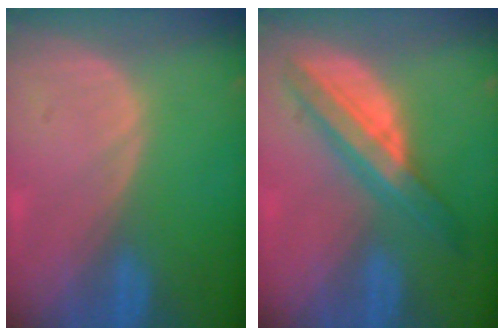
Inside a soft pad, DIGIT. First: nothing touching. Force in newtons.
{"total": 7.5, "press": 7.5, "slide": 0.4}